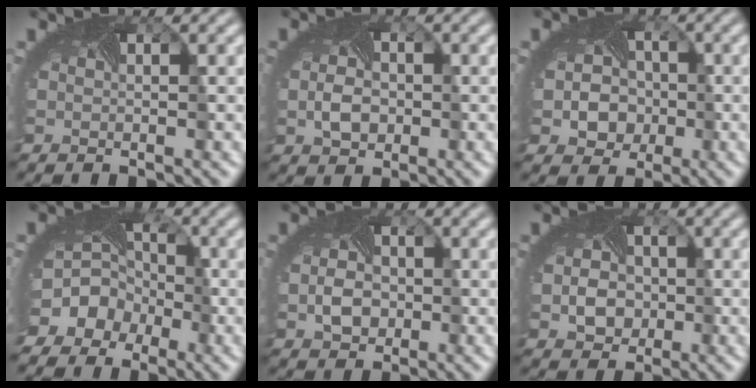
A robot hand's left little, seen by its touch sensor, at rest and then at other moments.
{"total": 2.7, "force": [-0.5, 2.0, 1.7], "torque": [-0.040, -0.005, -0.011]}
{"total": 6.6, "force": [-1.2, 5.8, 3.0], "torque": [-0.032, -0.012, -0.036]}
{"total": 10.1, "force": [-4.2, 8.5, 3.6], "torque": [-0.071, -0.015, -0.083]}
{"total": 3.0, "force": [-0.7, 2.4, 1.8], "torque": [-0.037, -0.005, -0.010]}
{"total": 4.2, "force": [-0.7, 3.5, 2.1], "torque": [-0.030, -0.005, -0.006]}